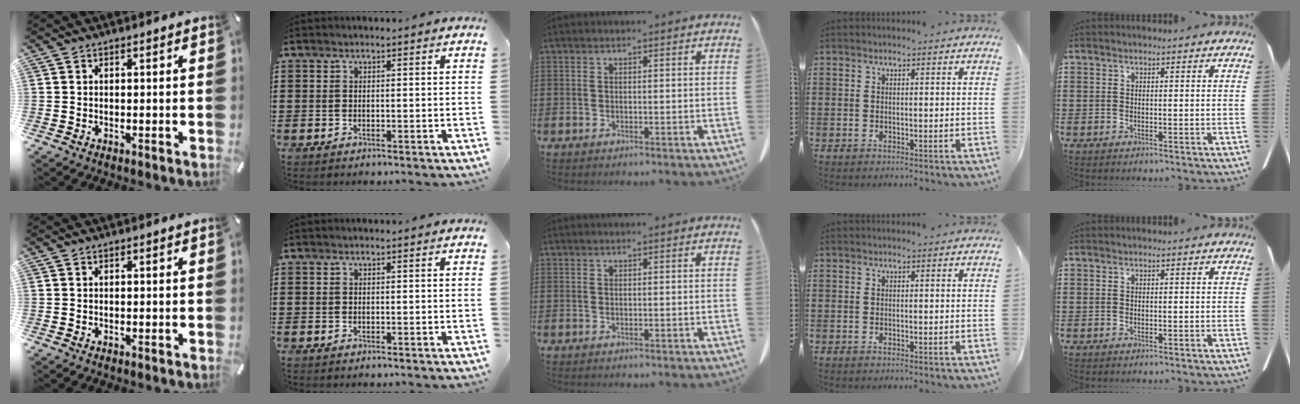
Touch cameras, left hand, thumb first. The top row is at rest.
{}